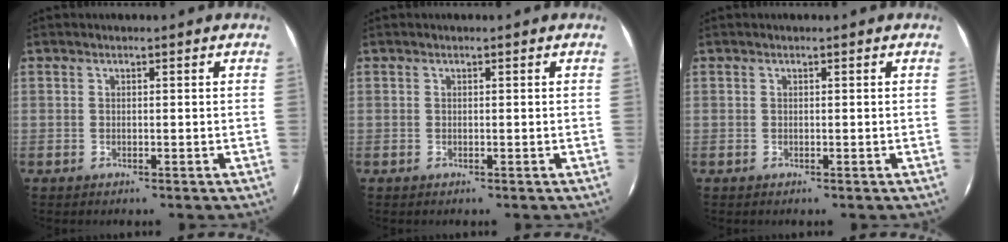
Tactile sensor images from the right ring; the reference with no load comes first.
{"total": 0.0}
{"total": 0.0}